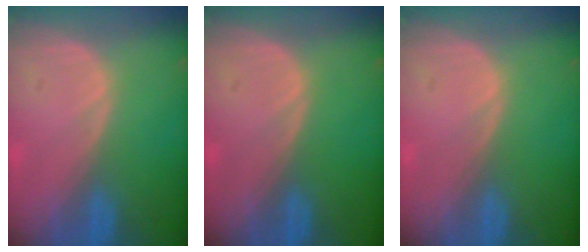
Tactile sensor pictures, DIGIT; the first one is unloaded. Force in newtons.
{"total": 0.0}
{"total": 0.0}